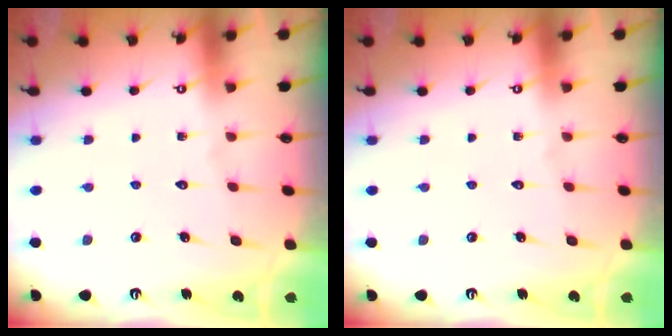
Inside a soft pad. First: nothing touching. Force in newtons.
{"total": 0.0}